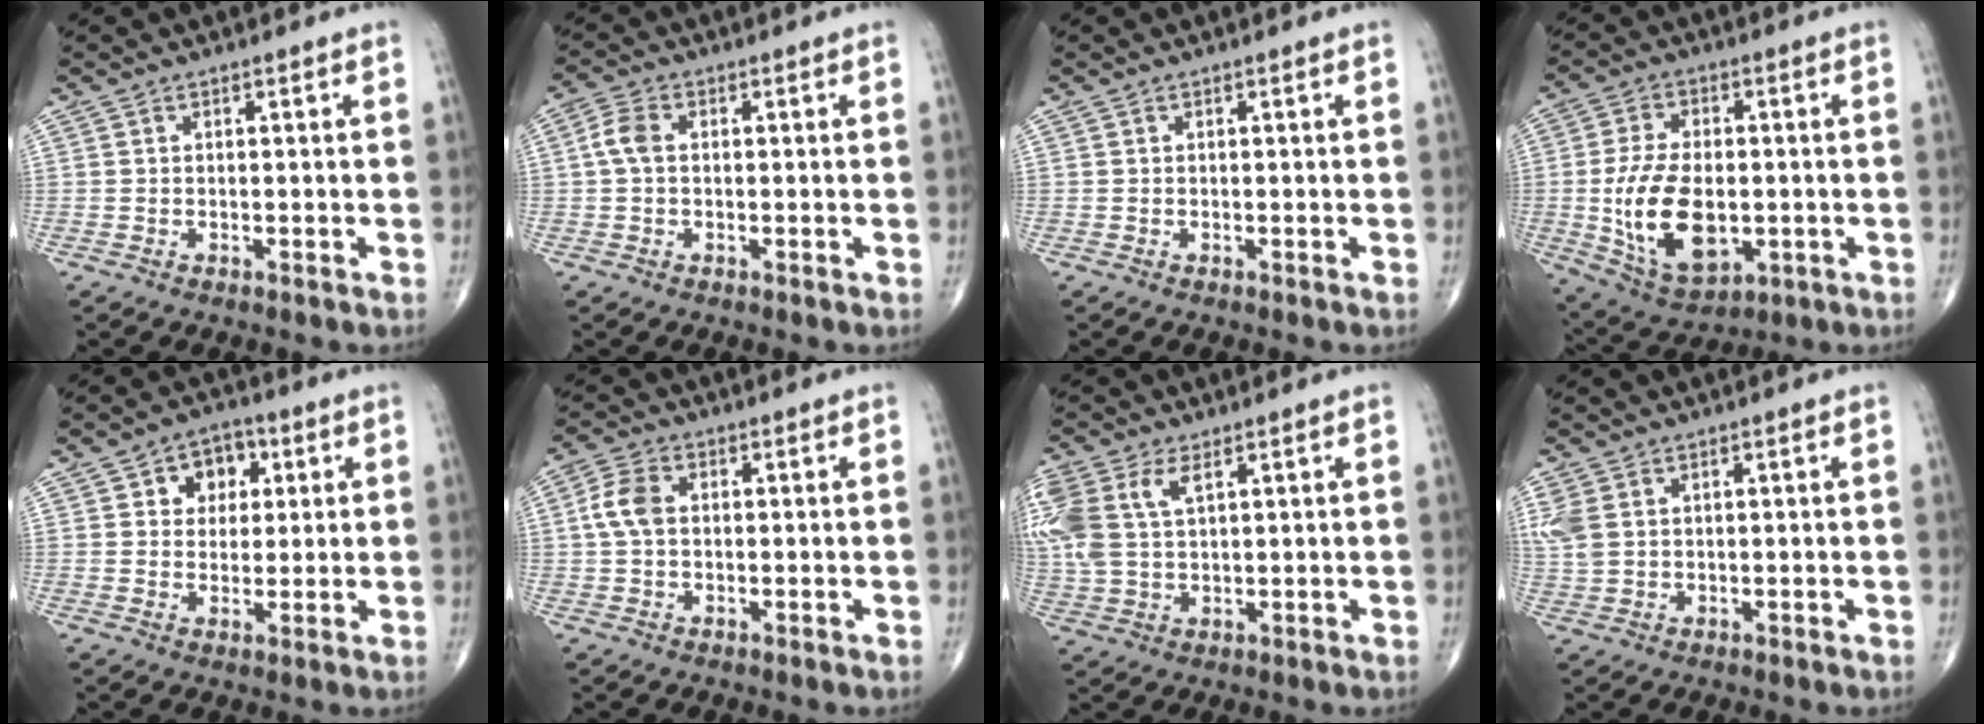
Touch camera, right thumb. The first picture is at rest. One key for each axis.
{"total": 3.8, "fx": 0.4, "fy": 1.9, "fz": 3.2, "tx": -0.086, "ty": 0.013, "tz": 0.006}
{"total": 0.0}
{"total": 15.9, "fx": -2.0, "fy": 9.2, "fz": 12.8, "tx": -0.224, "ty": -0.006, "tz": -0.017}
{"total": 7.2, "fx": 2.4, "fy": 5.5, "fz": 3.9, "tx": -0.015, "ty": -0.001, "tz": 0.030}
{"total": 5.5, "fx": 0.6, "fy": 3.7, "fz": 4.0, "tx": -0.089, "ty": 0.013, "tz": 0.005}
{"total": 13.4, "fx": 4.8, "fy": 7.8, "fz": 9.8, "tx": -0.251, "ty": 0.007, "tz": 0.096}
{"total": 5.2, "fx": 1.7, "fy": 3.6, "fz": 3.4, "tx": -0.092, "ty": 0.006, "tz": 0.042}